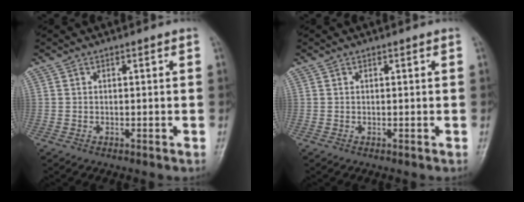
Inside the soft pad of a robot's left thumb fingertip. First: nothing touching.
{"total": 0.0}